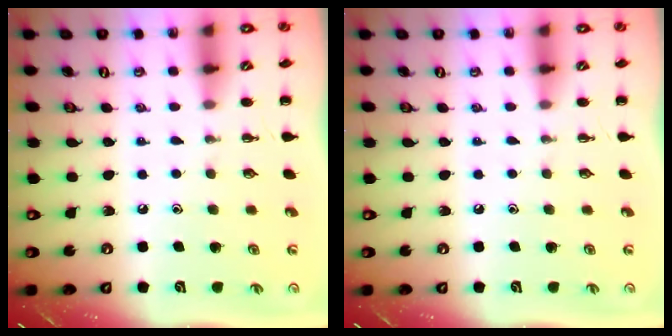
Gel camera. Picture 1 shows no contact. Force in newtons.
{"total": 0.0}